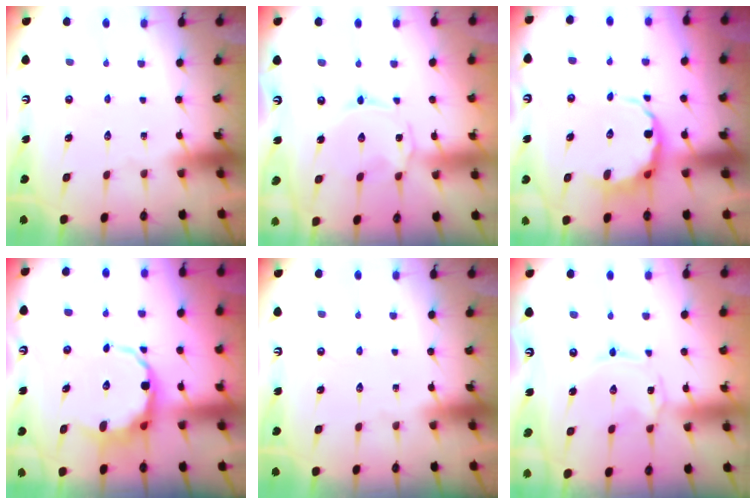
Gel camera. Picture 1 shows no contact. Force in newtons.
{"total": 0.6, "press": 0.4, "slide": 0.4}
{"total": 6.6, "press": 6.1, "slide": 2.5}
{"total": 7.4, "press": 7.0, "slide": 2.2}
{"total": 0.0}
{"total": 0.7, "press": 0.7, "slide": 0.1}